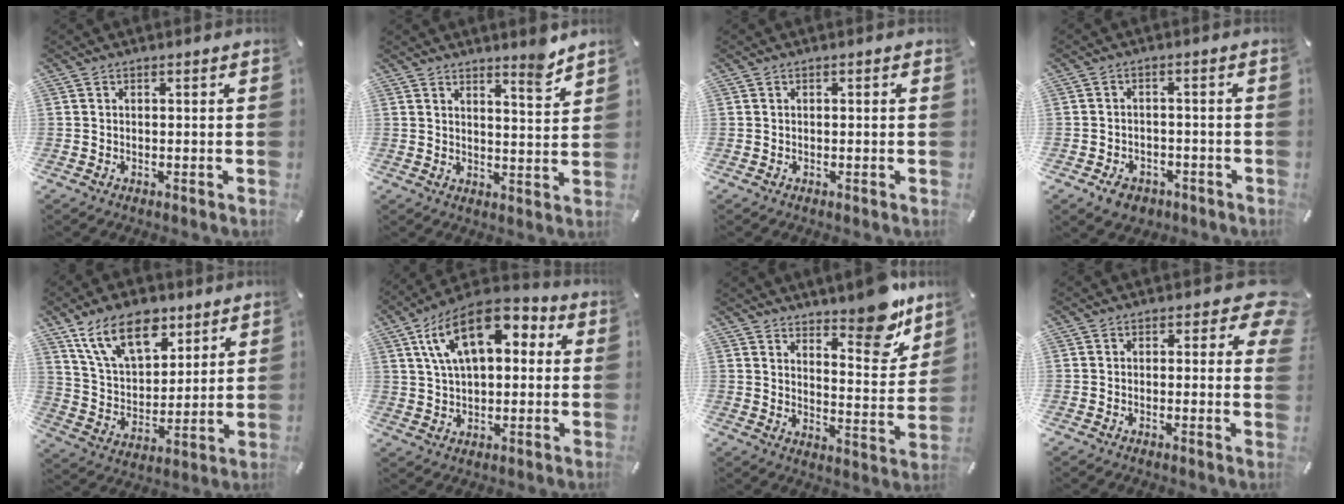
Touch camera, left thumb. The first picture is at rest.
{"total": 6.1, "force": [5.6, 0.9, 2.3], "torque": [-0.020, -0.047, 0.093]}
{"total": 0.0}
{"total": 4.5, "force": [-2.7, 3.2, 1.4], "torque": [-0.025, 0.015, -0.049]}
{"total": 15.6, "force": [9.6, 9.0, 8.5], "torque": [-0.170, -0.034, 0.179]}
{"total": 16.1, "force": [6.8, 8.8, 11.7], "torque": [-0.222, -0.012, 0.116]}
{"total": 12.1, "force": [10.3, 4.1, 4.8], "torque": [-0.044, -0.094, 0.179]}
{"total": 5.6, "force": [1.9, 3.2, 4.1], "torque": [-0.043, -0.003, 0.028]}